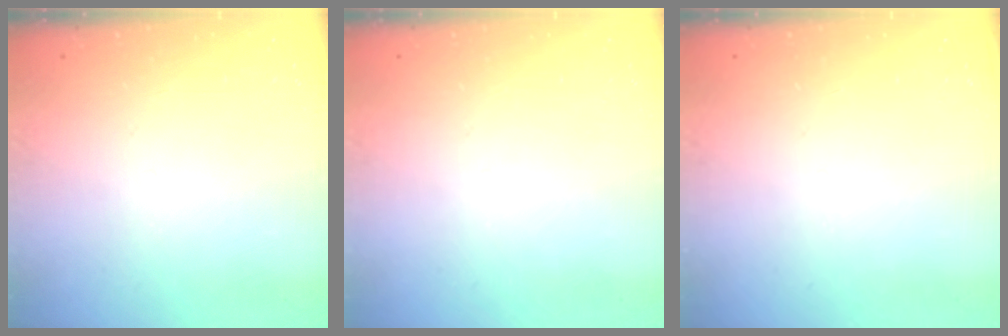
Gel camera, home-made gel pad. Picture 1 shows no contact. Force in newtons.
{"total": 0.0}
{"total": 0.0}